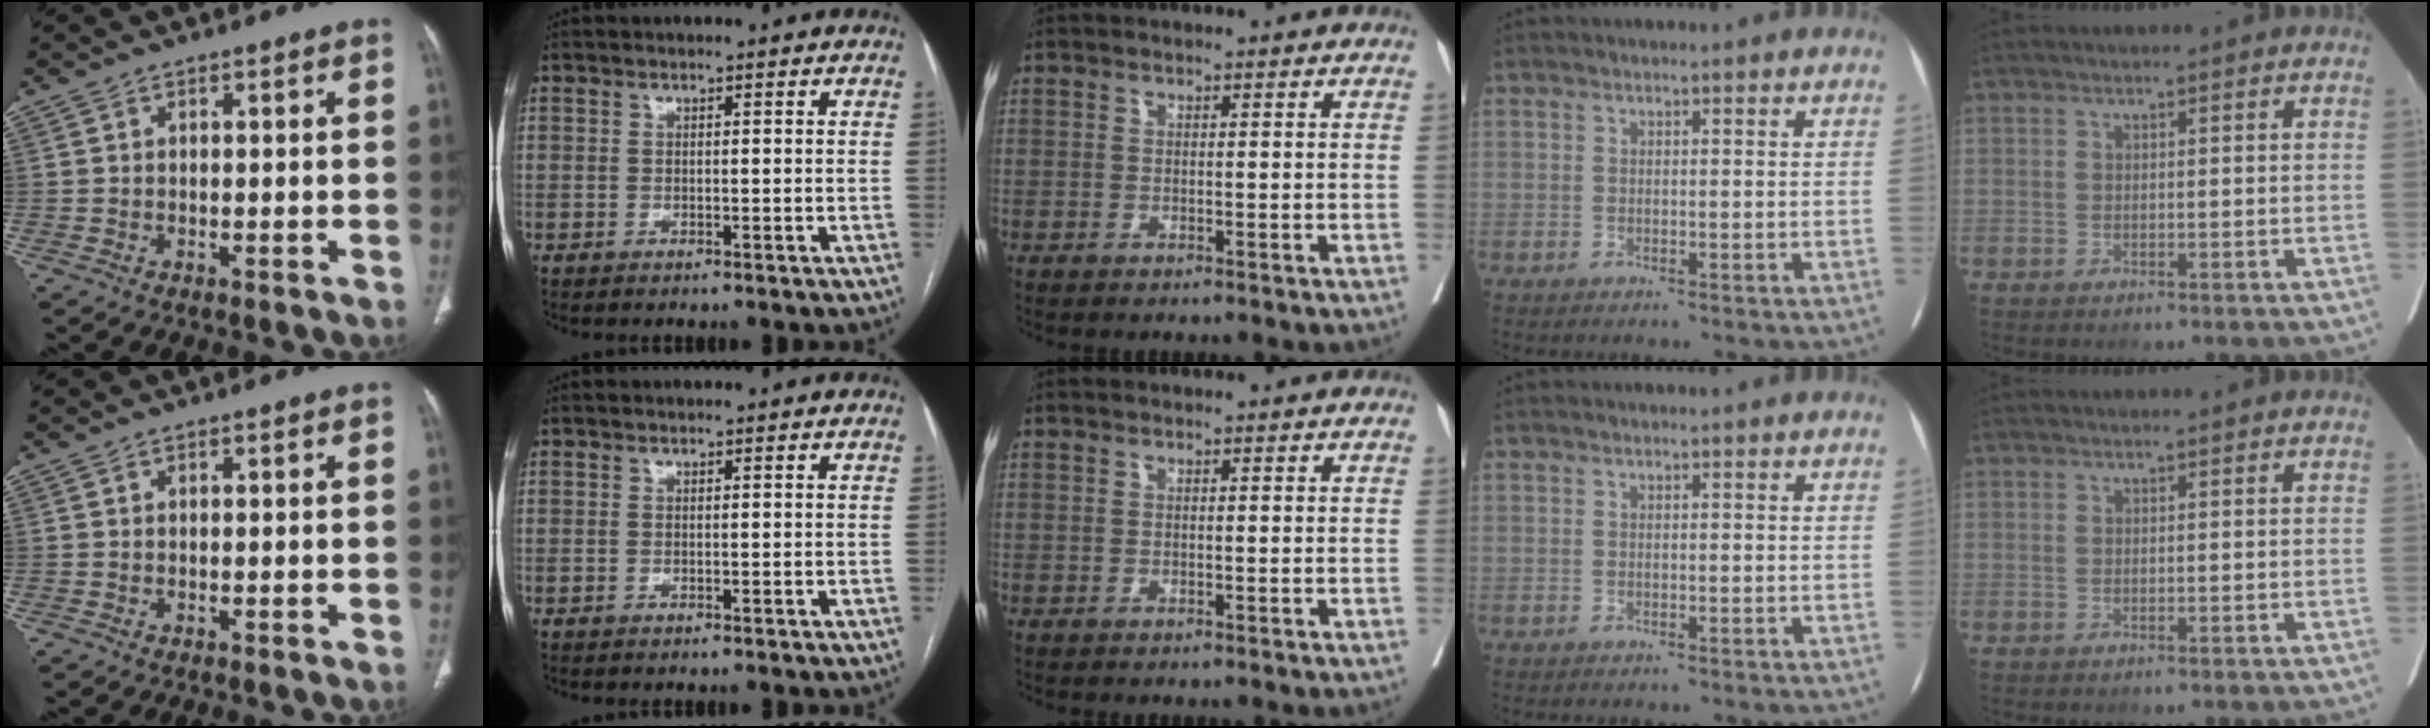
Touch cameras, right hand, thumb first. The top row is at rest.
{}